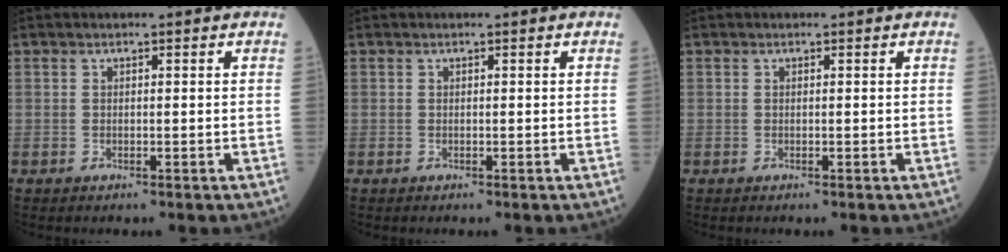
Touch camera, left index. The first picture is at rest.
{"total": 0.0}
{"total": 0.0}